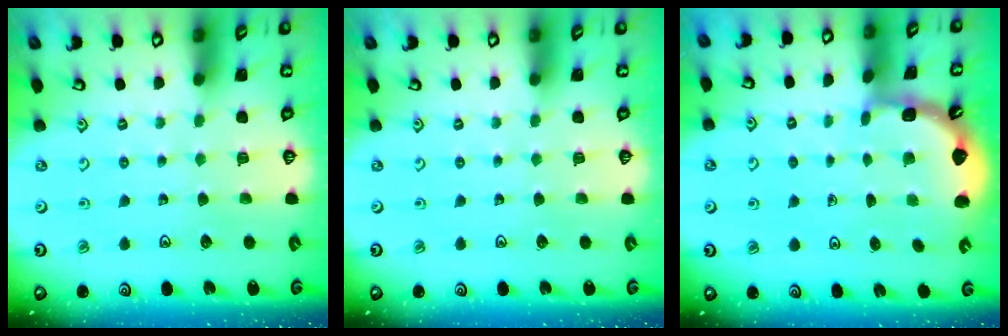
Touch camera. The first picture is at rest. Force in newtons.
{"total": 0.0}
{"total": 2.0, "press": 2.0, "slide": 0.2}